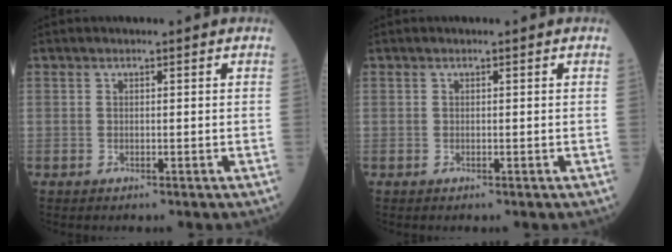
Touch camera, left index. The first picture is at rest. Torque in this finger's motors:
{"motor_torque": [-0.17, 0.17, 0.00, 0.01]}